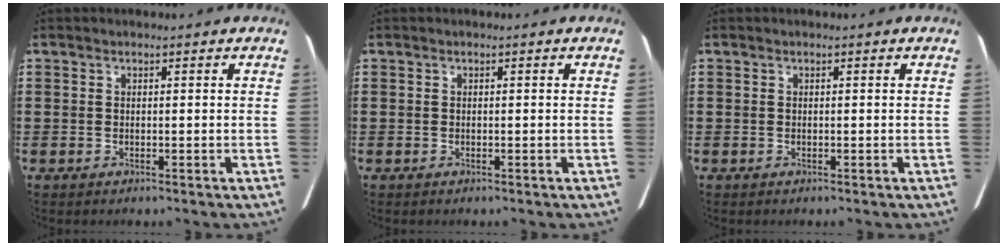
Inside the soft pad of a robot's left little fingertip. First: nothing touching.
{"total": 0.0}
{"total": 0.0}